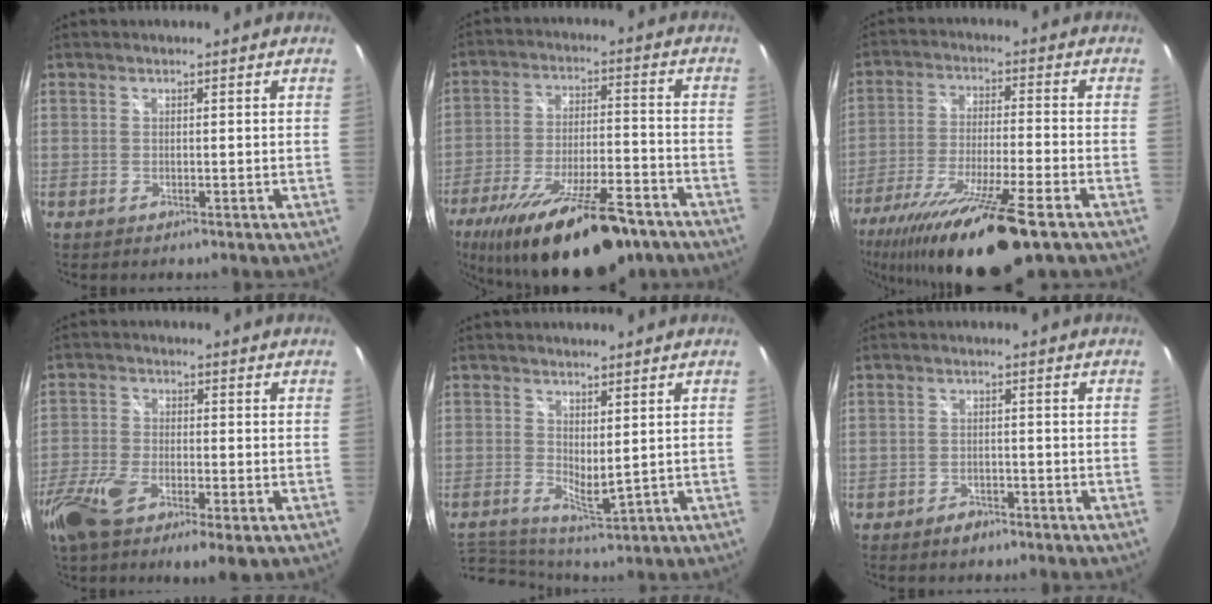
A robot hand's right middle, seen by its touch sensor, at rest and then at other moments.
{"total": 23.5, "force": [-17.1, 6.9, 14.6], "torque": [-0.264, -0.037, -0.254]}
{"total": 19.9, "force": [-14.0, 2.4, 13.9], "torque": [-0.266, -0.049, -0.237]}
{"total": 9.5, "force": [-5.0, 3.1, 7.4], "torque": [-0.173, -0.027, -0.099]}
{"total": 6.9, "force": [-1.7, 4.2, 5.1], "torque": [-0.102, -0.013, -0.027]}
{"total": 2.6, "force": [-2.1, 1.5, 0.6], "torque": [-0.018, 0.004, -0.031]}